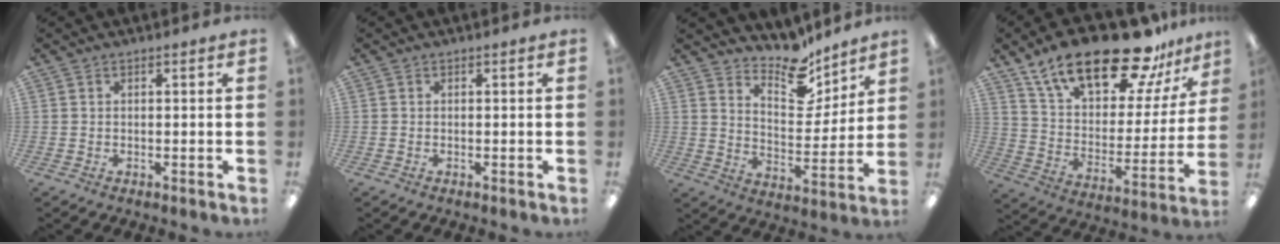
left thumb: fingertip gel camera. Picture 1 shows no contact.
{"total": 0.0}
{"total": 12.4, "force": [10.4, 5.2, 4.2], "torque": [-0.060, -0.083, 0.190]}
{"total": 24.0, "force": [17.4, 8.9, 13.9], "torque": [-0.239, -0.108, 0.300]}